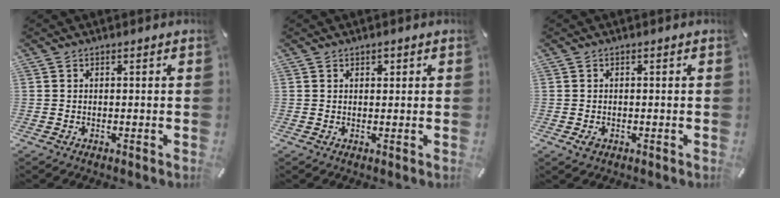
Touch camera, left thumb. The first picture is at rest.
{"total": 1.0, "force": [0.5, 0.8, 0.3], "torque": [0.002, -0.002, 0.008]}
{"total": 1.6, "force": [-0.6, 1.3, 0.9], "torque": [-0.015, 0.004, -0.010]}